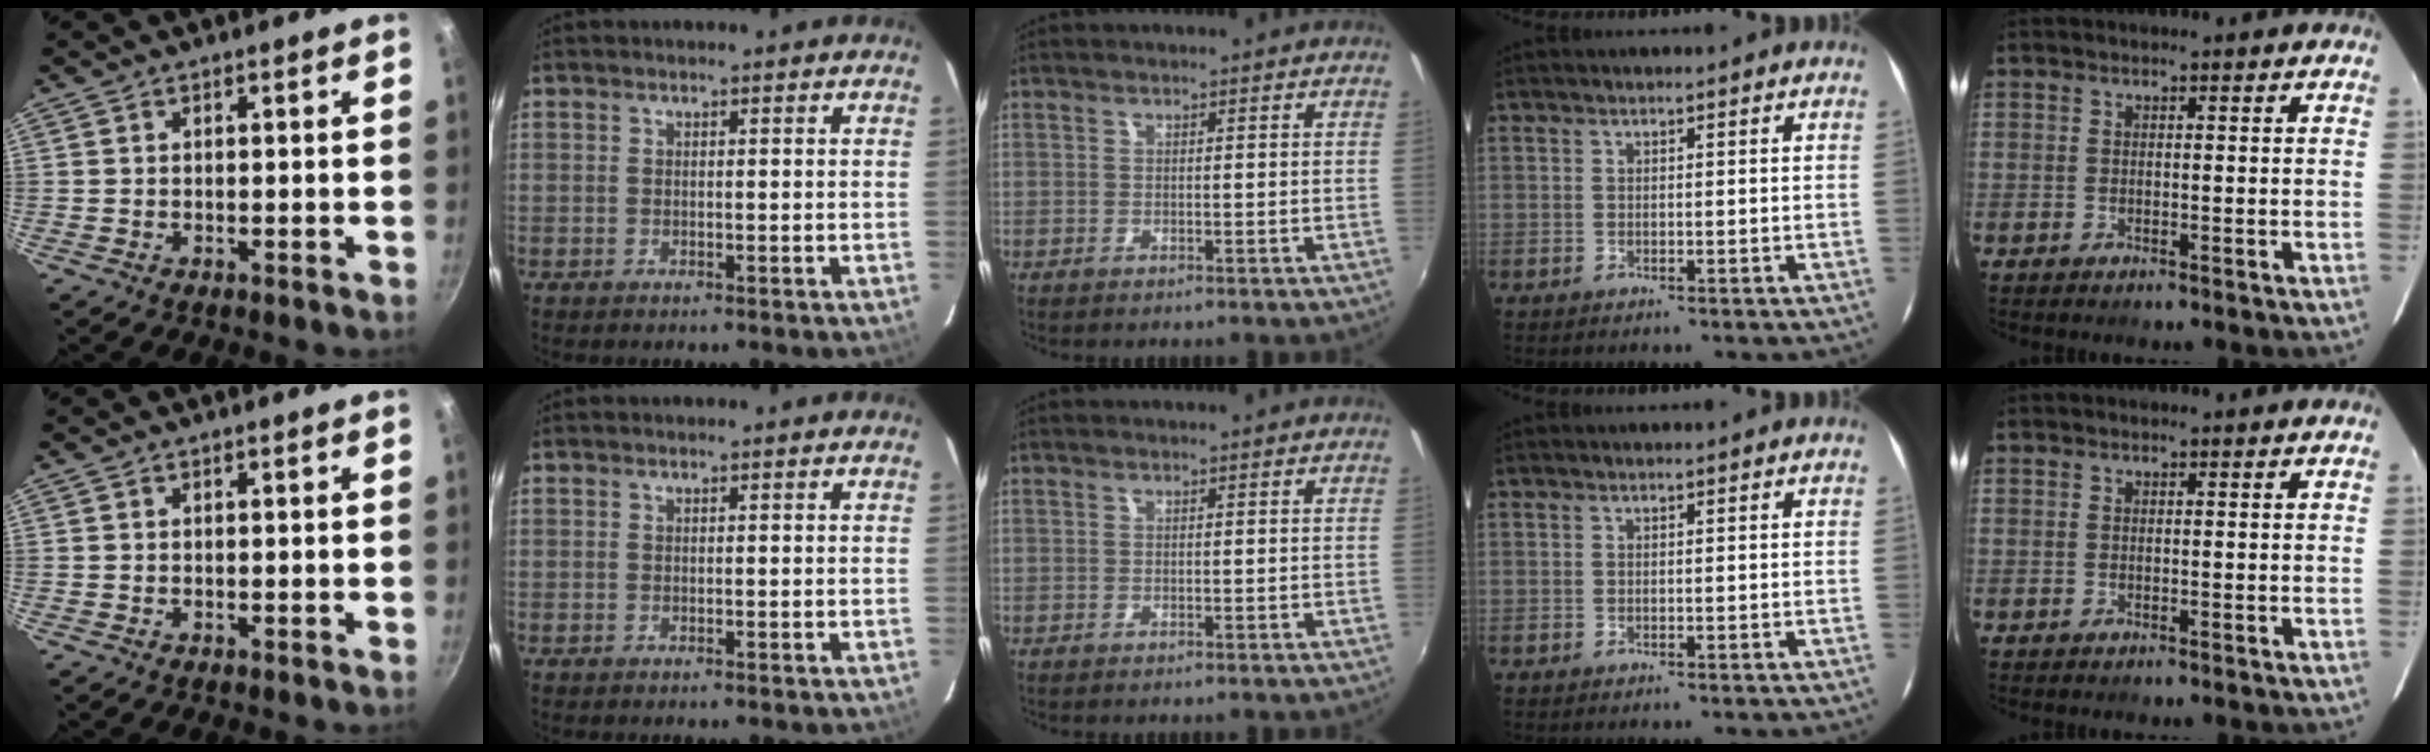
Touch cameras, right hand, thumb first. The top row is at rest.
{}